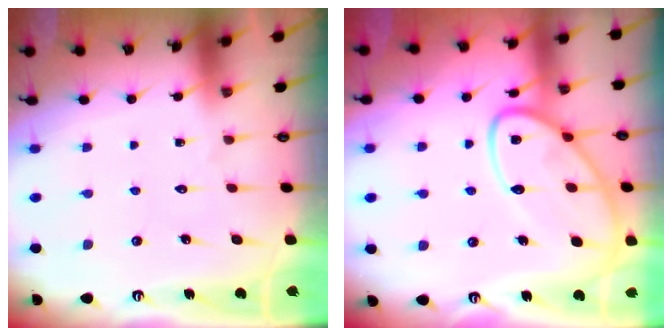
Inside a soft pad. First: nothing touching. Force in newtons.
{"total": 15.3, "press": 15.2, "slide": 1.5}